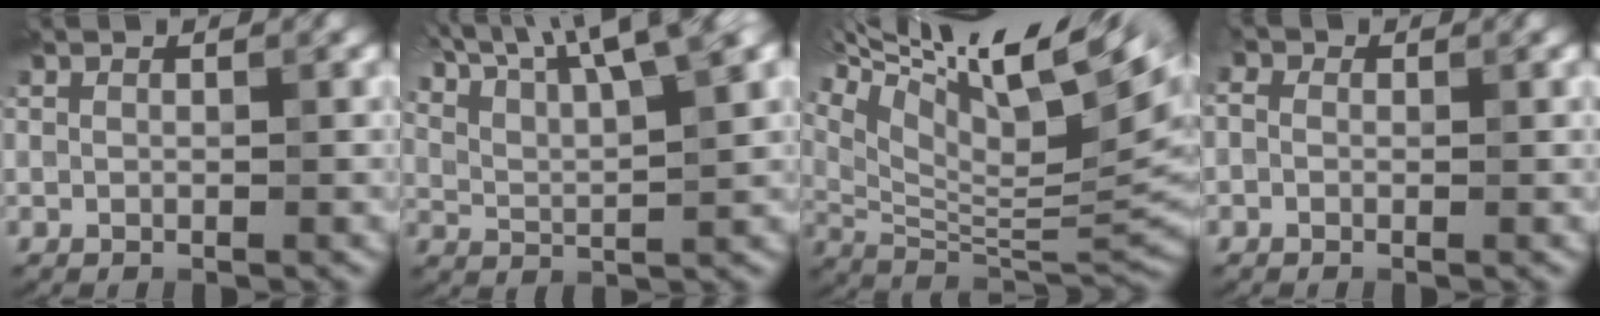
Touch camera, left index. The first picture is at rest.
{"total": 13.8, "force": [9.5, 4.3, 9.0], "torque": [-0.140, 0.048, 0.118]}
{"total": 16.1, "force": [8.6, 5.0, 12.7], "torque": [-0.226, 0.031, 0.154]}
{"total": 2.1, "force": [0.5, 1.7, 1.2], "torque": [-0.016, 0.003, -0.014]}